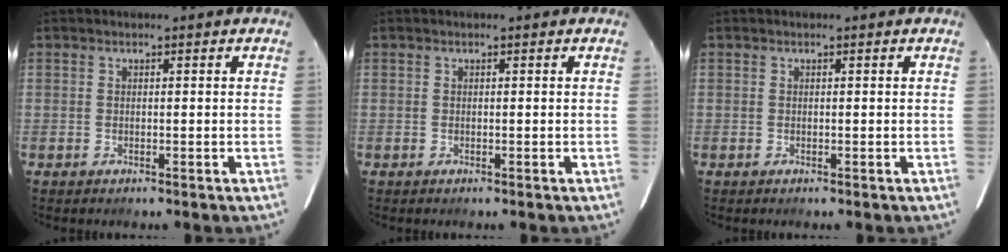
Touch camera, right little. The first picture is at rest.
{"total": 0.0}
{"total": 0.0}